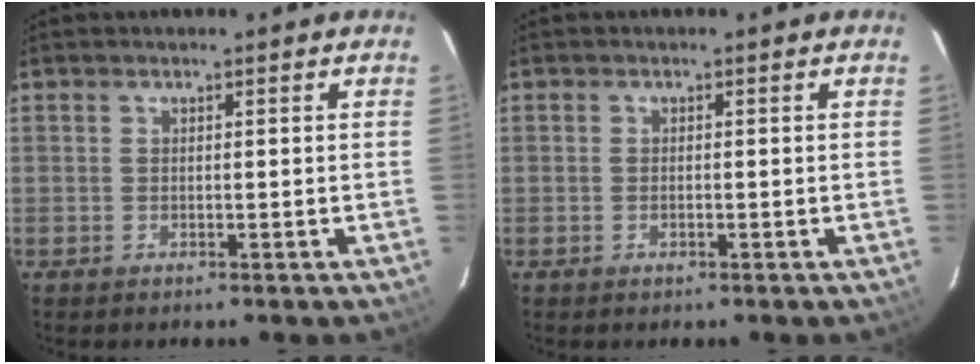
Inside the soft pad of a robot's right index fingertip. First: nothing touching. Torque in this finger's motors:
{"motor_torque": [0.48, 0.11, 0.11, 0.02]}